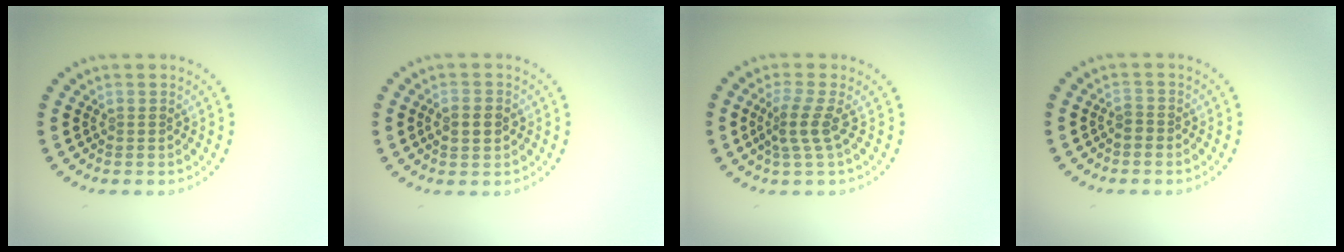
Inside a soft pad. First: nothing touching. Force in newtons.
{"total": 2.1, "press": 2.1, "slide": 0.2}
{"total": 2.5, "press": 1.8, "slide": 1.7}
{"total": 0.8, "press": 0.6, "slide": 0.5}